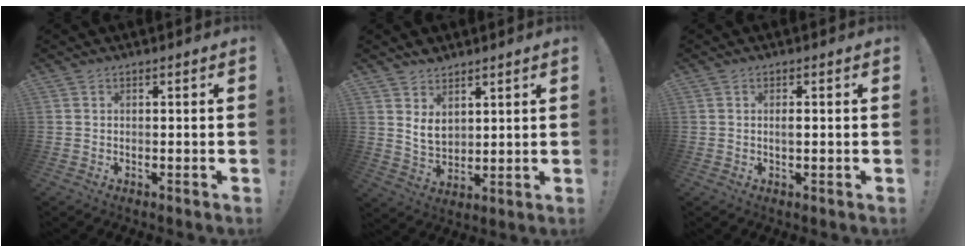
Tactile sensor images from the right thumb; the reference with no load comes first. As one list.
[{"total": 7.0, "force": [4.3, 4.8, 3.0], "torque": [-0.048, -0.026, 0.084]}, {"total": 1.3, "force": [-0.1, 0.4, 1.3], "torque": [-0.018, -0.002, -0.003]}]